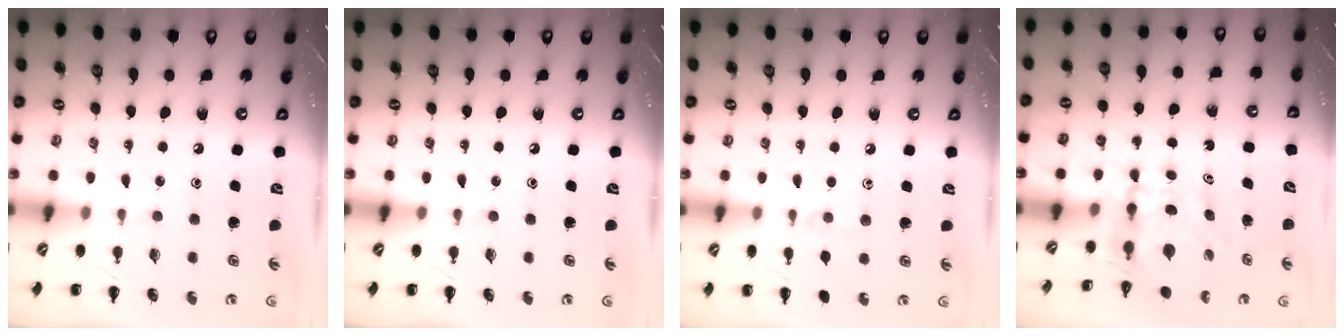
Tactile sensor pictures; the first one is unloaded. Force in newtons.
{"total": 0.0}
{"total": 4.2, "press": 4.0, "slide": 1.4}
{"total": 5.4, "press": 5.3, "slide": 0.9}